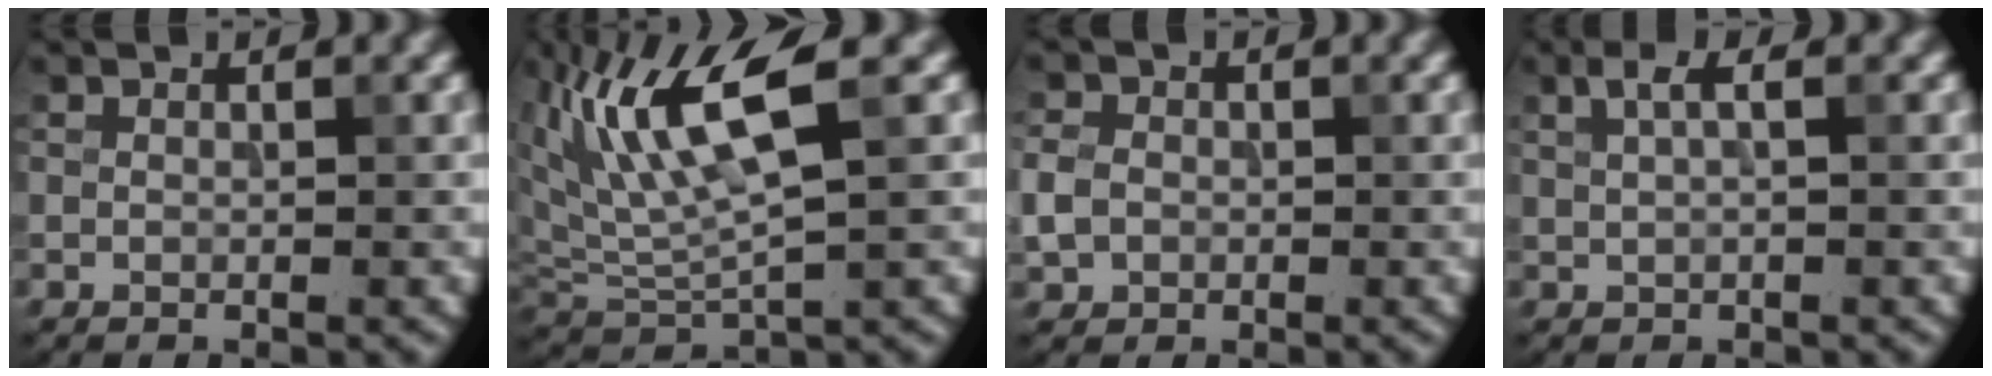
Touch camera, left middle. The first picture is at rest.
{"total": 7.9, "force": [3.0, 2.5, 6.9], "torque": [-0.146, 0.002, 0.060]}
{"total": 2.2, "force": [-0.4, 2.0, 0.9], "torque": [-0.025, 0.000, -0.012]}
{"total": 1.8, "force": [0.7, 0.5, 1.6], "torque": [-0.031, 0.001, 0.017]}